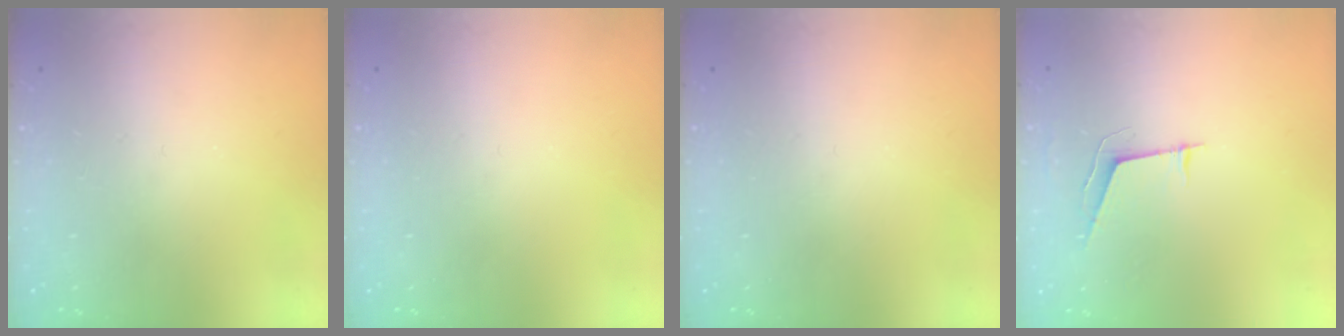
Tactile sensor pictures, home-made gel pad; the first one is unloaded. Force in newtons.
{"total": 0.0}
{"total": 0.0}
{"total": 5.4, "press": 4.9, "slide": 2.4}